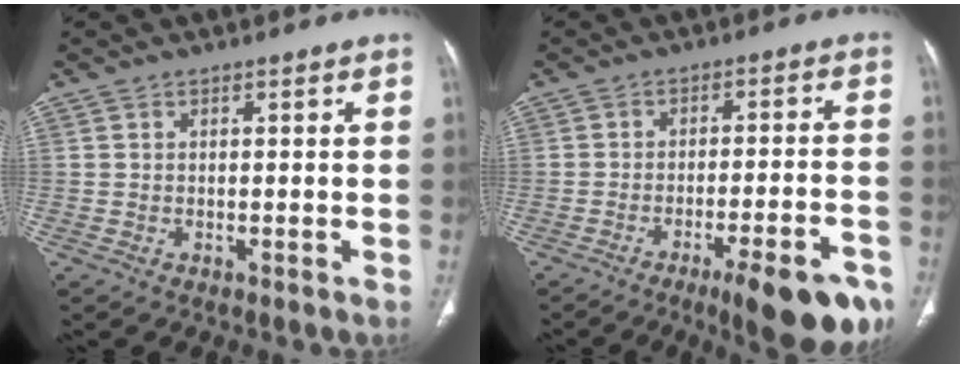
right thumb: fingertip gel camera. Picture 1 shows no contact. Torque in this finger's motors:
{"motor_torque": [0.05, 0.11, 1.09, -1.01, 0.08]}